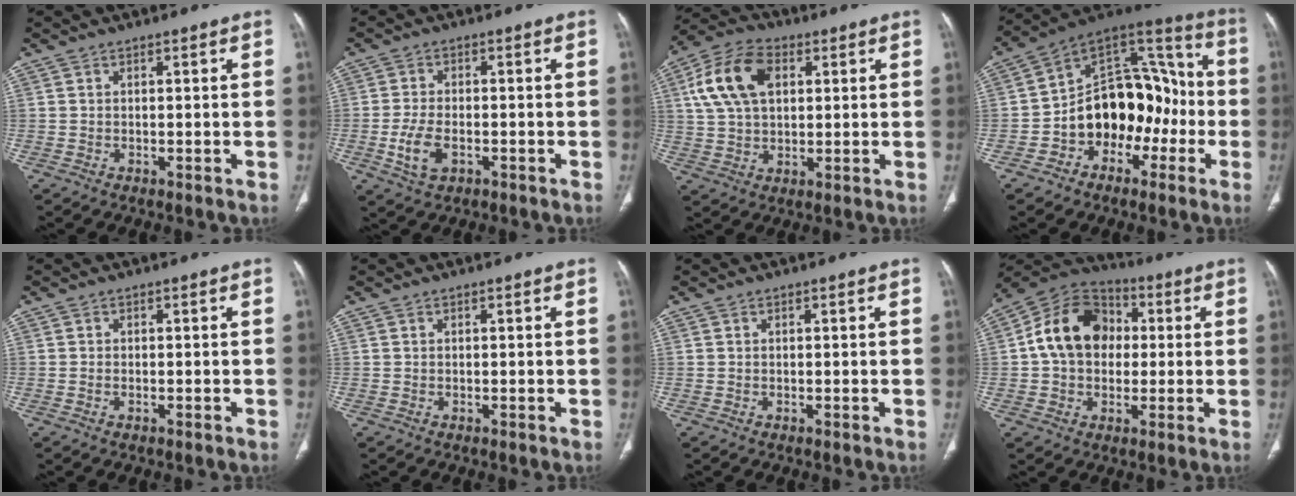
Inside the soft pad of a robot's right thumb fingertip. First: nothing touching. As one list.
[{"total": 5.9, "force": [-1.9, 3.4, 4.5], "torque": [-0.097, 0.005, -0.031]}, {"total": 13.4, "force": [3.9, 8.4, 9.7], "torque": [-0.183, 0.014, 0.070]}, {"total": 18.6, "force": [-4.8, 13.0, 12.4], "torque": [-0.135, 0.078, -0.077]}, {"total": 0.6, "force": [-0.3, 0.3, 0.4], "torque": [-0.013, 0.005, -0.004]}, {"total": 0.0}, {"total": 0.0}, {"total": 14.8, "force": [1.3, 11.5, 9.3], "torque": [-0.137, 0.029, 0.011]}]